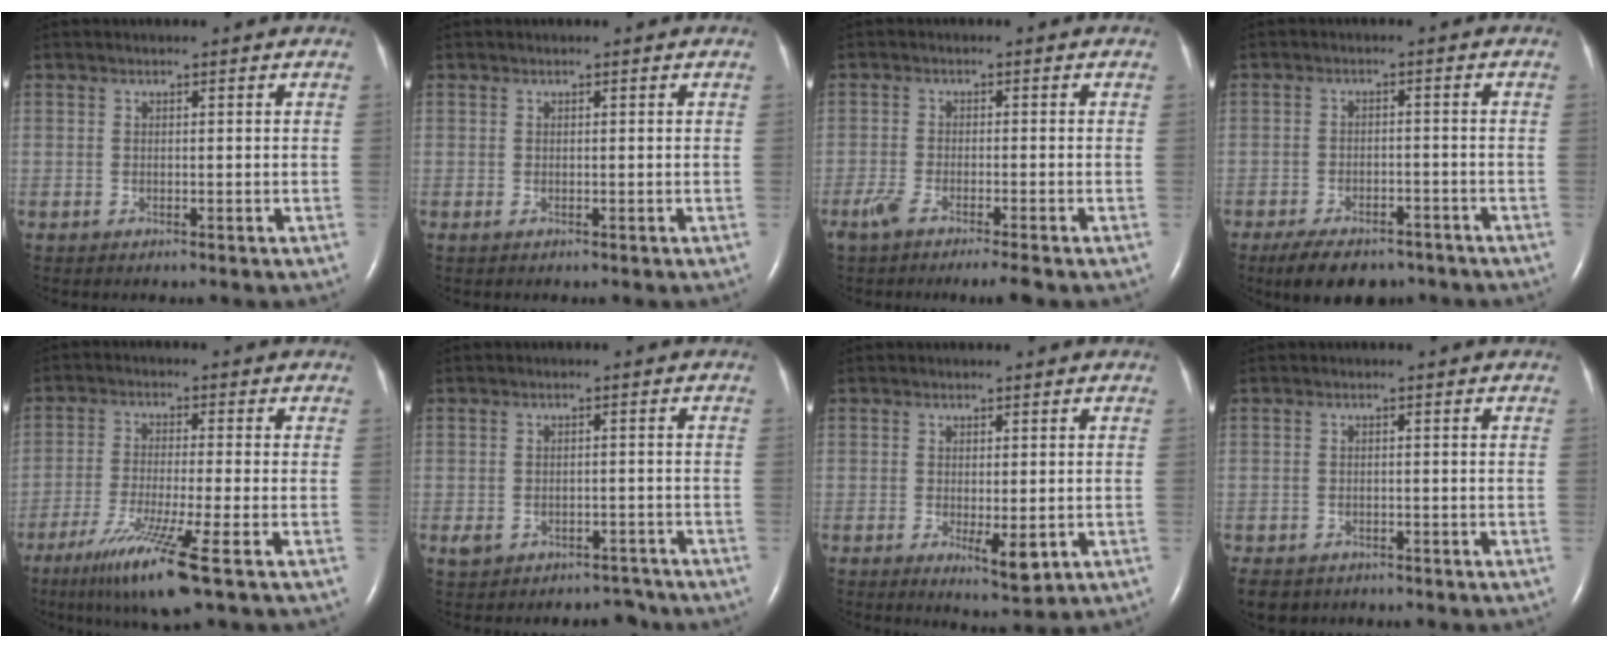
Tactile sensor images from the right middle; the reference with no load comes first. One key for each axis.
{"total": 0.0}
{"total": 5.7, "fx": -4.2, "fy": 0.1, "fz": 3.8, "tx": -0.066, "ty": -0.014, "tz": -0.071}
{"total": 9.9, "fx": -7.7, "fy": 4.2, "fz": 4.5, "tx": -0.070, "ty": -0.003, "tz": -0.116}
{"total": 10.3, "fx": -5.7, "fy": -0.7, "fz": 8.5, "tx": -0.167, "ty": -0.037, "tz": -0.103}
{"total": 4.2, "fx": -3.2, "fy": 2.5, "fz": 1.1, "tx": -0.026, "ty": 0.018, "tz": -0.043}
{"total": 4.2, "fx": -1.1, "fy": 1.1, "fz": 3.9, "tx": -0.057, "ty": -0.011, "tz": -0.009}
{"total": 6.3, "fx": -4.4, "fy": 4.2, "fz": 1.9, "tx": -0.041, "ty": -0.005, "tz": -0.059}